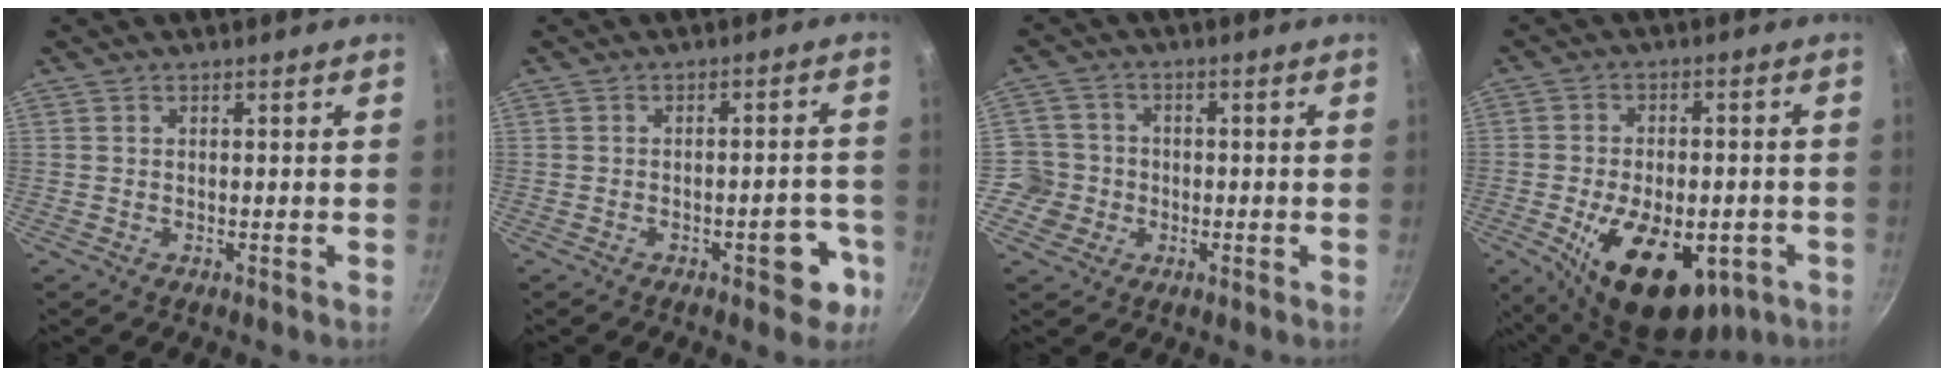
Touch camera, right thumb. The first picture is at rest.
{"total": 7.0, "force": [-3.3, 3.1, 5.3], "torque": [-0.037, 0.029, -0.037]}
{"total": 5.9, "force": [-1.5, 5.7, 0.8], "torque": [0.024, 0.019, -0.037]}
{"total": 19.2, "force": [-6.6, 10.7, 14.5], "torque": [-0.206, 0.005, -0.086]}